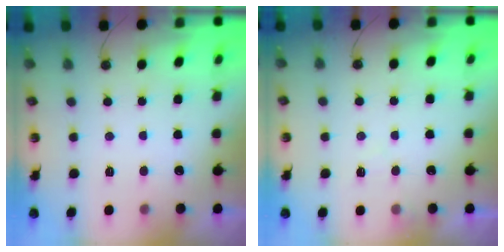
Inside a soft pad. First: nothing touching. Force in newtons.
{"total": 5.5, "press": 5.4, "slide": 0.8}